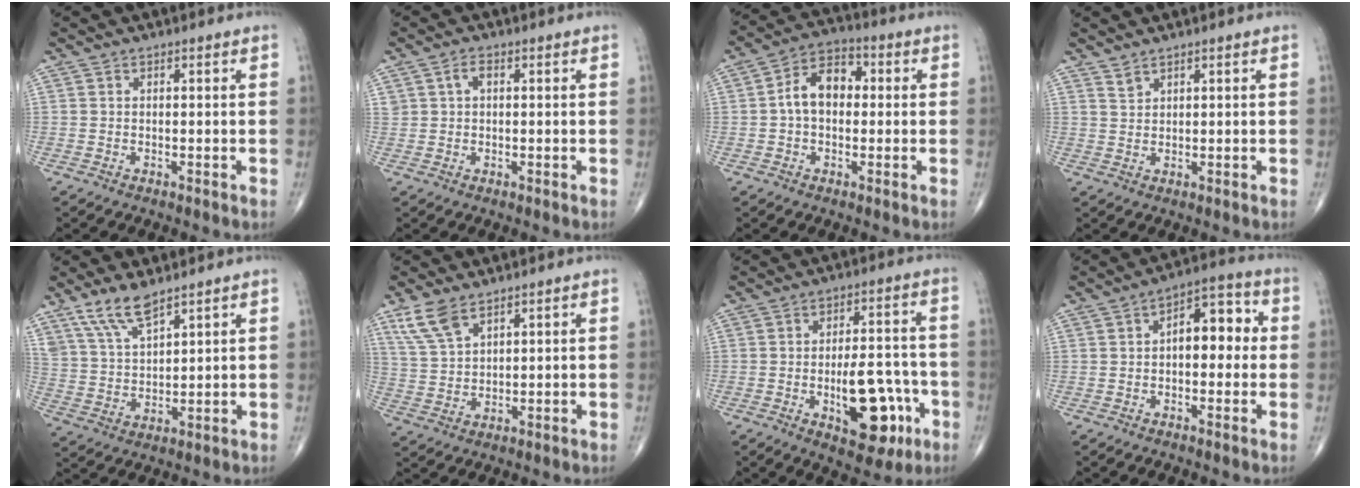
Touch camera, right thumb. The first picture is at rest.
{"total": 2.3, "force": [0.7, 1.5, 1.6], "torque": [-0.026, 0.007, 0.015]}
{"total": 8.7, "force": [0.4, 5.8, 6.4], "torque": [-0.096, 0.029, -0.004]}
{"total": 2.3, "force": [2.1, 0.6, 0.9], "torque": [-0.016, -0.012, 0.046]}
{"total": 8.6, "force": [6.4, 2.6, 5.1], "torque": [-0.098, -0.028, 0.137]}
{"total": 6.8, "force": [4.5, 3.0, 4.1], "torque": [-0.082, -0.012, 0.098]}
{"total": 14.0, "force": [-4.9, 6.7, 11.3], "torque": [-0.128, 0.029, -0.063]}
{"total": 9.2, "force": [0.6, 5.1, 7.6], "torque": [-0.076, 0.029, -0.001]}